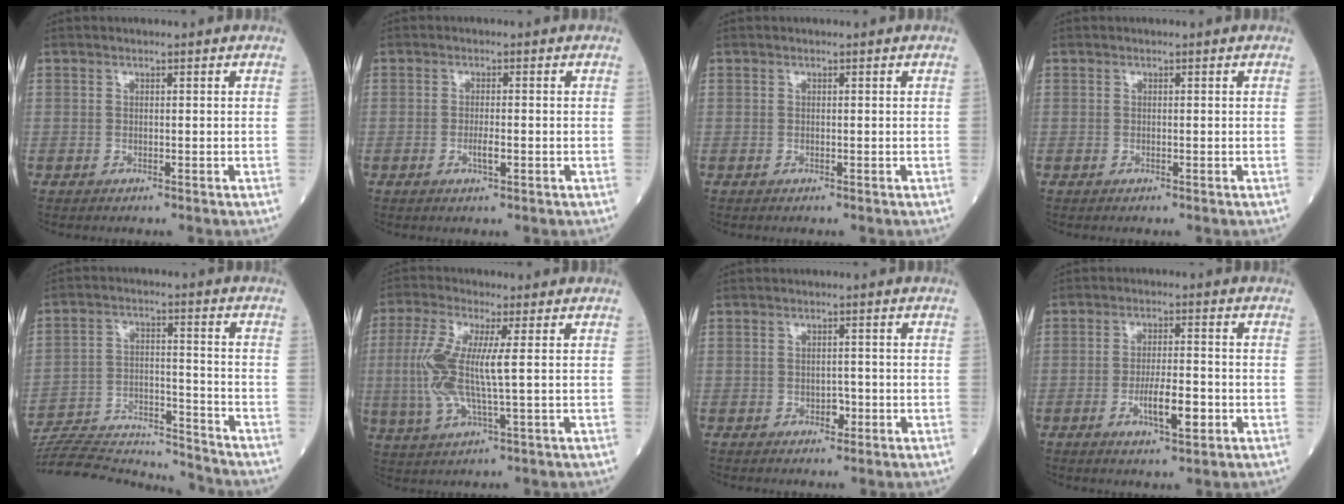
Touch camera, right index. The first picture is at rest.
{"total": 2.0, "force": [-0.6, 0.2, 1.9], "torque": [-0.037, -0.002, -0.012]}
{"total": 0.0}
{"total": 0.0}
{"total": 18.5, "force": [-18.1, 1.6, 3.2], "torque": [-0.076, 0.015, -0.278]}
{"total": 9.3, "force": [0.5, 1.4, 9.2], "torque": [-0.220, 0.003, 0.008]}
{"total": 1.6, "force": [-0.6, 1.0, 1.1], "torque": [-0.015, 0.002, -0.008]}
{"total": 6.0, "force": [-2.0, 1.2, 5.5], "torque": [-0.098, -0.004, -0.033]}